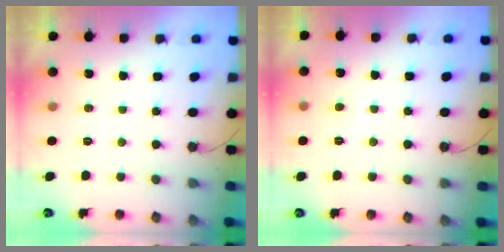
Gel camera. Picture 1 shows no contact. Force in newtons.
{"total": 2.3, "press": 2.3, "slide": 0.1}